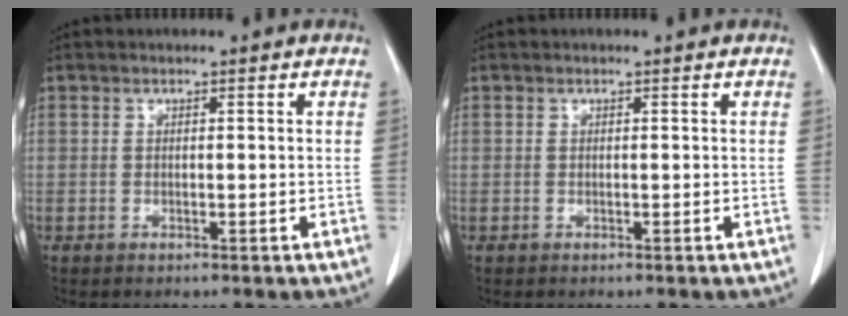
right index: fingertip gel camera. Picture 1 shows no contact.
{"total": 0.0}